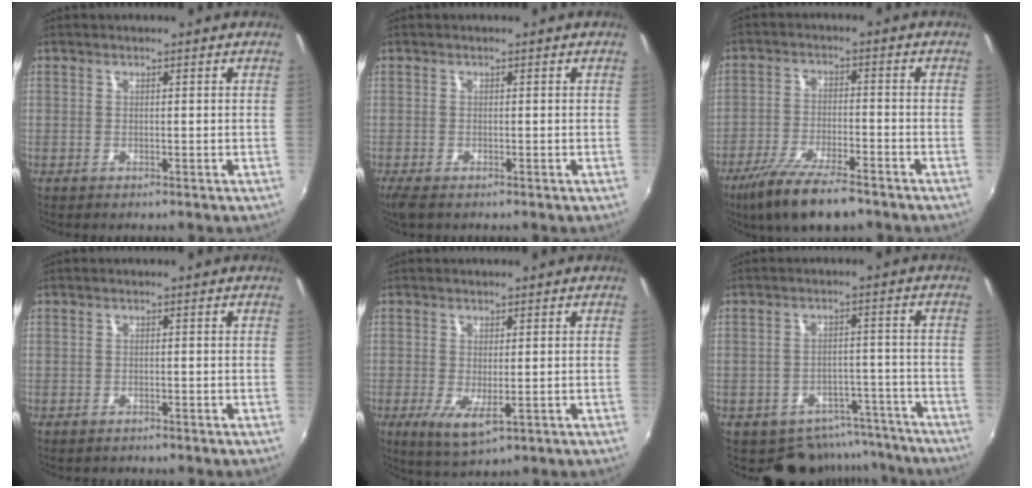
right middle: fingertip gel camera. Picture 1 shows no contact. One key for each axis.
{"total": 2.8, "fx": -1.9, "fy": 0.8, "fz": 1.8, "tx": -0.038, "ty": -0.014, "tz": -0.032}
{"total": 11.9, "fx": -9.0, "fy": 2.0, "fz": 7.5, "tx": -0.163, "ty": -0.040, "tz": -0.161}
{"total": 1.0, "fx": -0.8, "fy": -0.5, "fz": -0.2, "tx": 0.002, "ty": -0.005, "tz": -0.014}
{"total": 4.6, "fx": -1.2, "fy": 0.8, "fz": 4.4, "tx": -0.077, "ty": -0.026, "tz": -0.015}
{"total": 10.7, "fx": -9.5, "fy": 4.8, "fz": 1.5, "tx": -0.019, "ty": 0.026, "tz": -0.109}